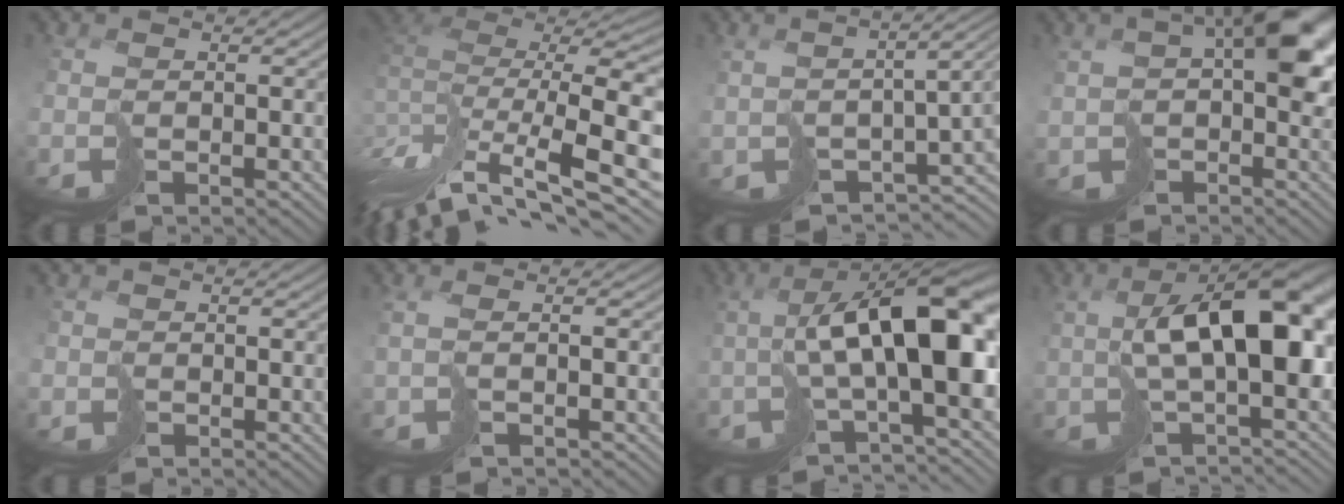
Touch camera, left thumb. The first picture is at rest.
{"total": 14.9, "force": [-3.6, 6.1, 13.0], "torque": [-0.270, 0.010, -0.057]}
{"total": 7.0, "force": [-1.6, 3.2, 6.1], "torque": [-0.113, -0.031, 0.000]}
{"total": 10.9, "force": [2.0, 6.2, 8.7], "torque": [-0.148, -0.003, 0.039]}
{"total": 1.2, "force": [-0.3, 1.2, 0.3], "torque": [-0.007, 0.000, -0.010]}
{"total": 1.9, "force": [-0.2, -0.1, 1.9], "torque": [-0.049, 0.003, 0.002]}
{"total": 13.9, "force": [0.3, 5.2, 12.9], "torque": [-0.214, 0.009, 0.024]}
{"total": 12.3, "force": [0.9, 5.1, 11.1], "torque": [-0.190, 0.011, 0.036]}